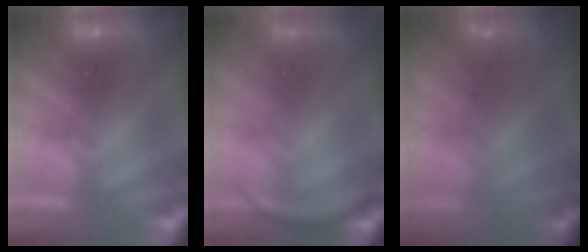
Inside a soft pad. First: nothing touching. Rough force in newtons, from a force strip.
{"total": 2.9}
{"total": 11.8}